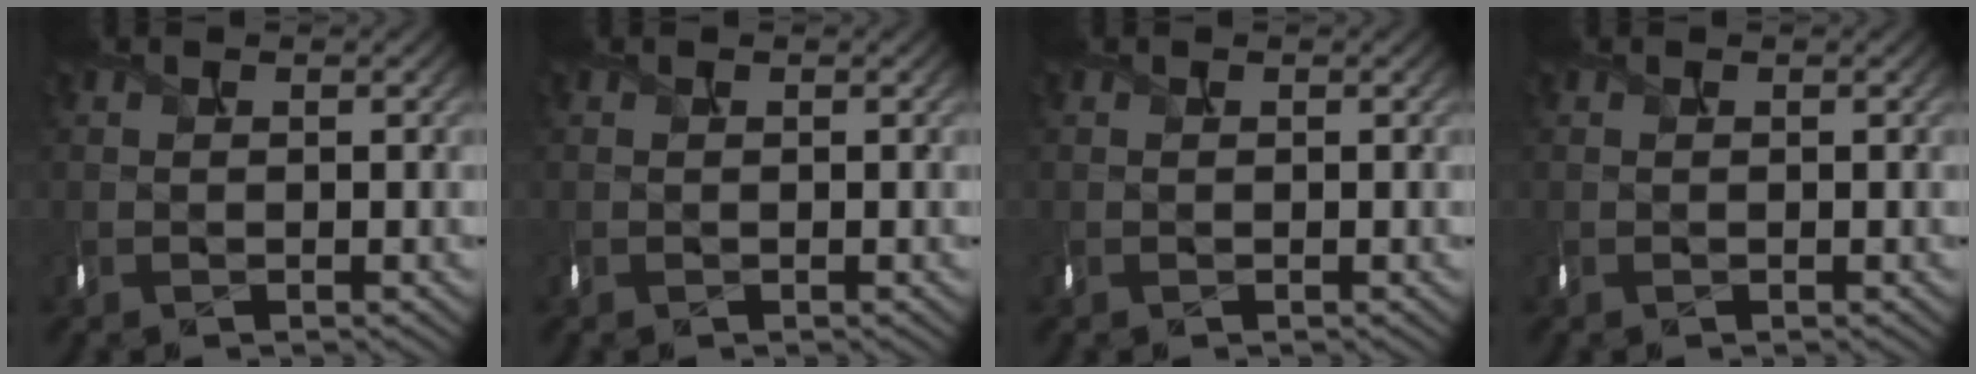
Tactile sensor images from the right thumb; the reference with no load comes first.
{"total": 0.0}
{"total": 0.0}
{"total": 0.0}